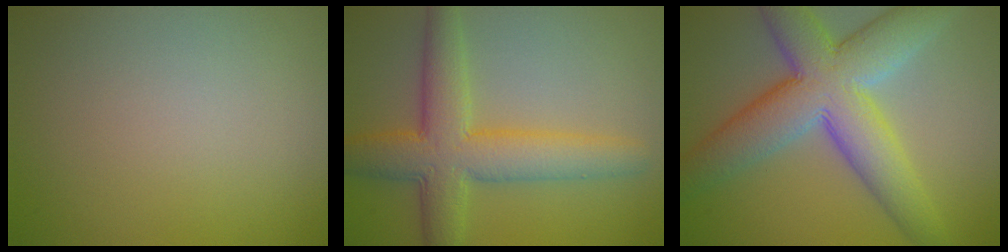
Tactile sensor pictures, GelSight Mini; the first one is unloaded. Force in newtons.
{"total": 6.7, "press": 6.7, "slide": 0.1}
{"total": 9.7, "press": 9.7, "slide": 0.2}